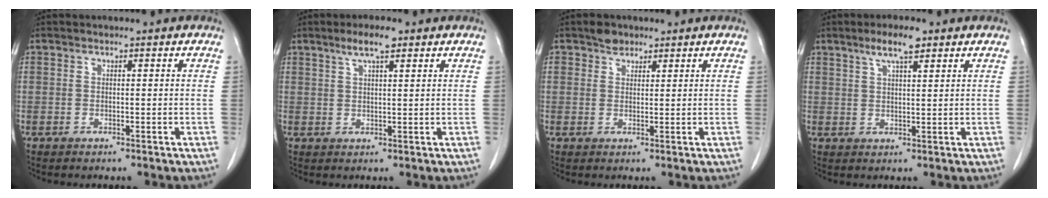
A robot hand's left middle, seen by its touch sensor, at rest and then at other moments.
{"total": 4.3, "force": [2.8, 0.6, 3.2], "torque": [-0.061, 0.007, 0.049]}
{"total": 2.3, "force": [1.8, 1.4, 0.6], "torque": [-0.011, 0.007, 0.030]}
{"total": 5.0, "force": [3.3, 0.8, 3.7], "torque": [-0.069, 0.007, 0.057]}